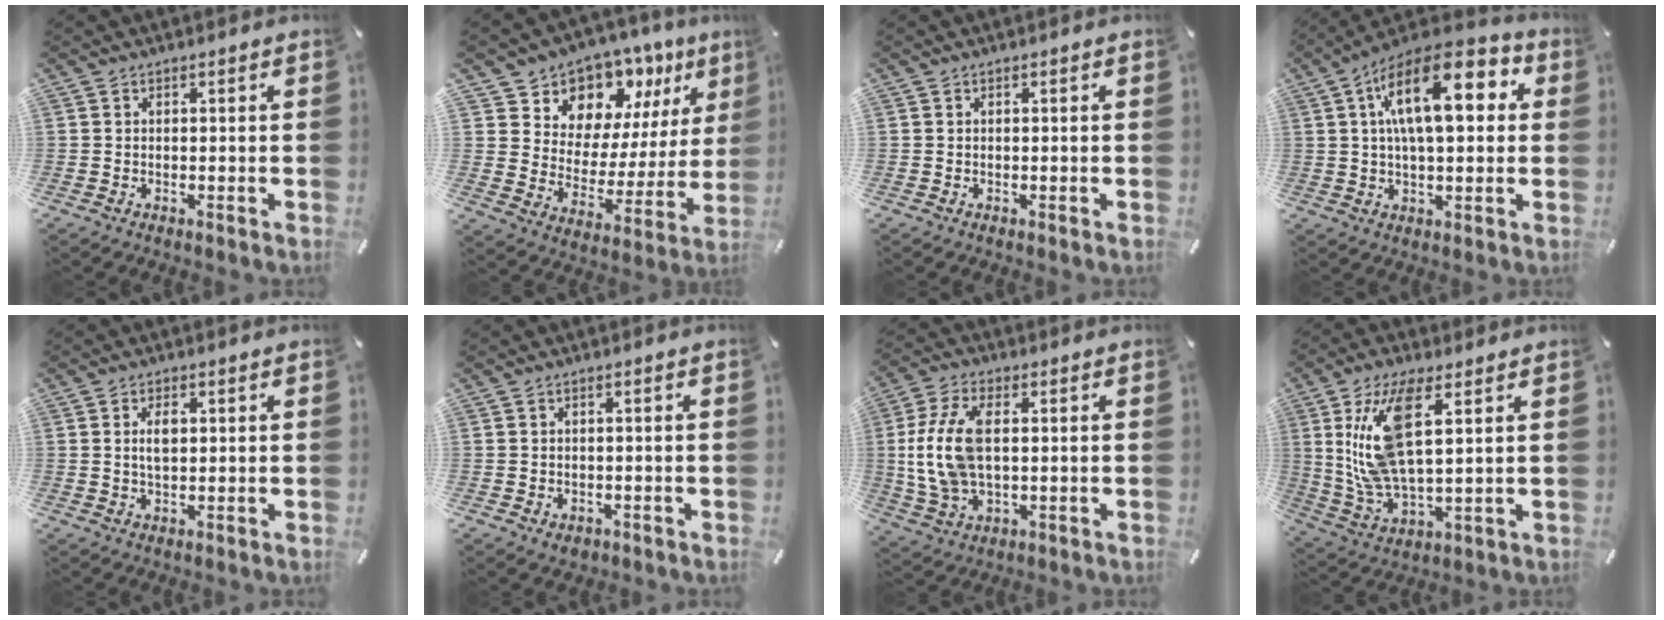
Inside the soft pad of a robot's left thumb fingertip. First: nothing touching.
{"total": 10.4, "force": [7.7, 7.0, -0.1], "torque": [-0.002, -0.099, 0.139]}
{"total": 0.0}
{"total": 17.4, "force": [4.8, 8.0, 14.6], "torque": [-0.239, -0.007, 0.074]}
{"total": 3.8, "force": [0.7, 2.0, 3.1], "torque": [-0.050, 0.002, 0.006]}
{"total": 1.9, "force": [-0.9, 1.5, 0.8], "torque": [-0.014, 0.004, -0.018]}
{"total": 12.5, "force": [0.8, 7.1, 10.3], "torque": [-0.229, 0.001, 0.014]}
{"total": 16.2, "force": [5.1, 6.5, 14.0], "torque": [-0.287, -0.006, 0.089]}